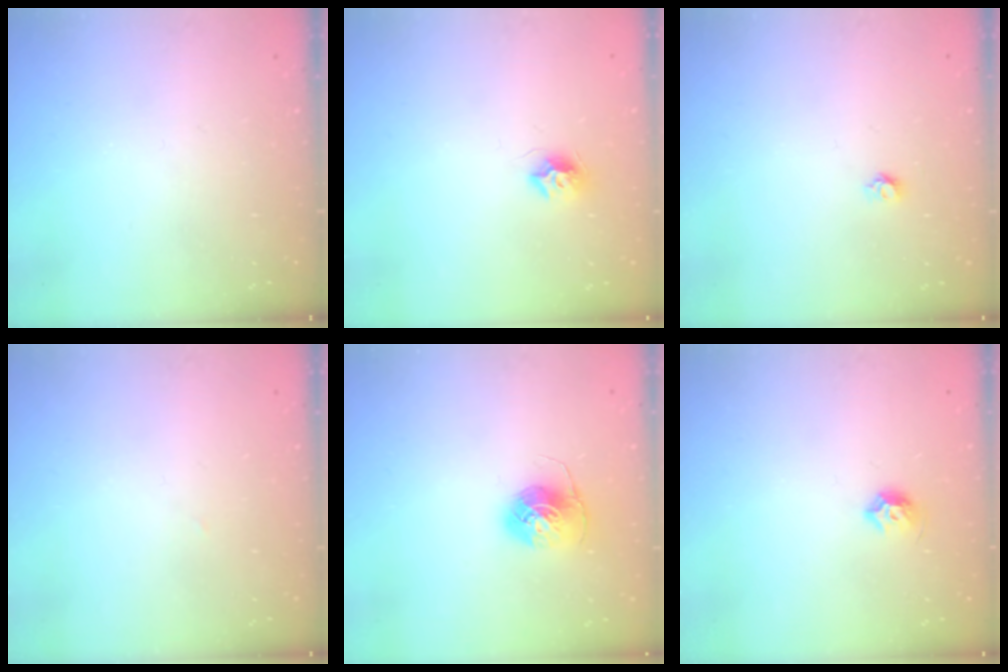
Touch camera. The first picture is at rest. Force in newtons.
{"total": 7.4, "press": 7.4, "slide": 0.0}
{"total": 3.9, "press": 3.9, "slide": 0.3}
{"total": 1.1, "press": 1.1, "slide": 0.1}
{"total": 7.1, "press": 7.1, "slide": 0.5}
{"total": 5.7, "press": 5.6, "slide": 1.0}